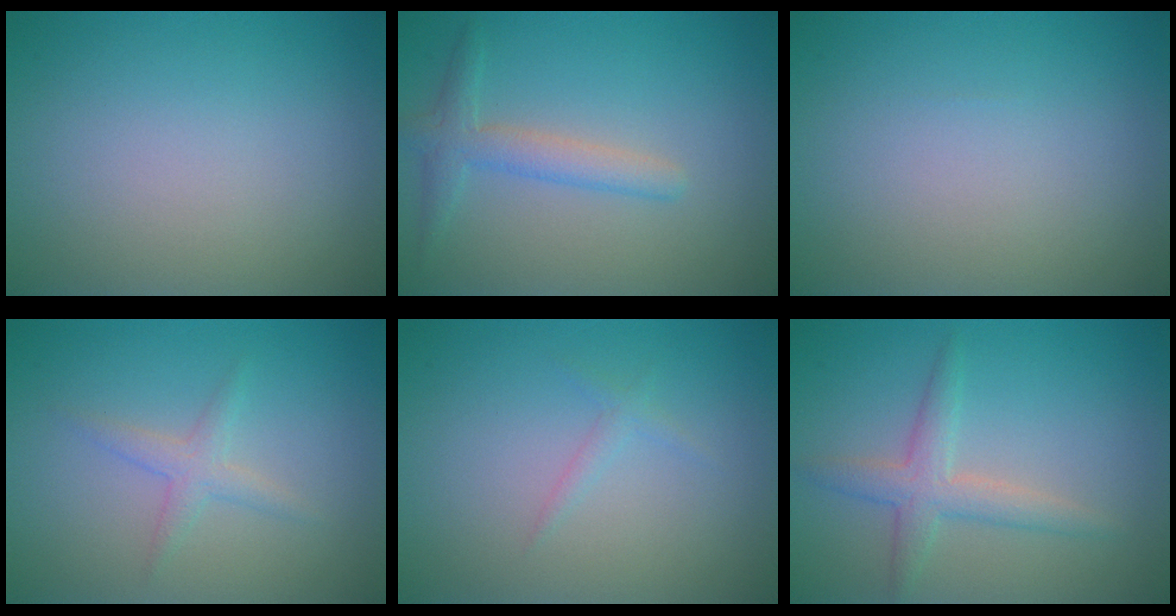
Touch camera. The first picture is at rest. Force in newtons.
{"total": 2.5, "press": 2.5, "slide": 0.1}
{"total": 0.0}
{"total": 1.7, "press": 1.6, "slide": 0.1}
{"total": 0.8, "press": 0.8, "slide": 0.0}
{"total": 2.8, "press": 2.8, "slide": 0.0}